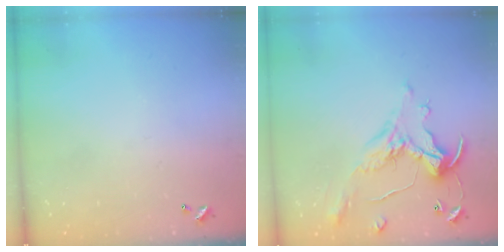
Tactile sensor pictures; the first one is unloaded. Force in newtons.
{"total": 1.8, "press": 1.5, "slide": 1.1}